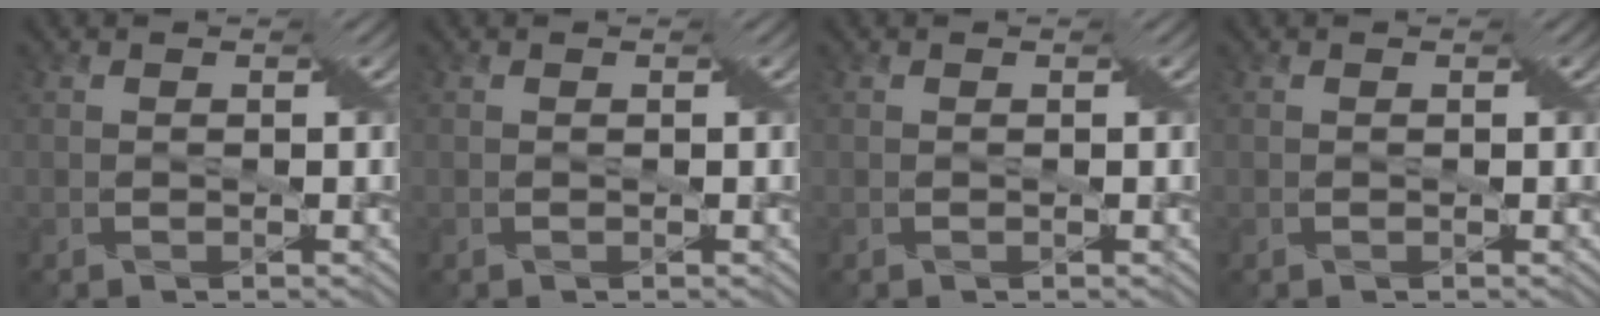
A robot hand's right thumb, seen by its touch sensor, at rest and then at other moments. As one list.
[{"total": 0.0}, {"total": 0.0}, {"total": 0.0}]